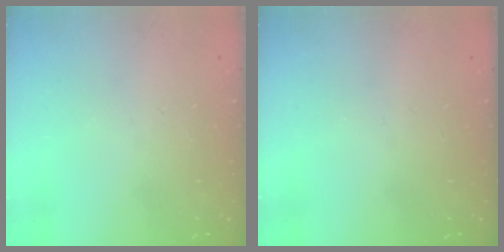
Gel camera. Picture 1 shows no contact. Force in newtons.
{"total": 0.0}